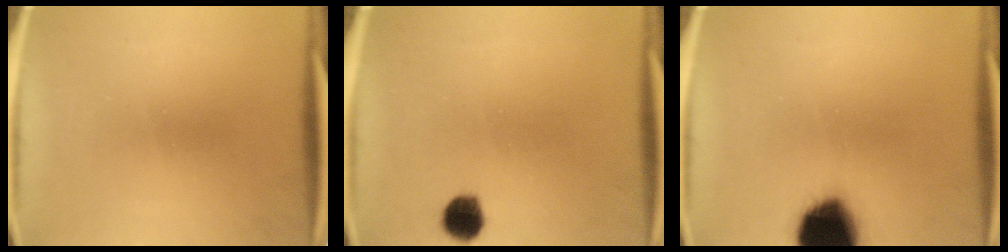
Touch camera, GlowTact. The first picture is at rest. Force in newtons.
{"total": 5.1}
{"total": 18.8}